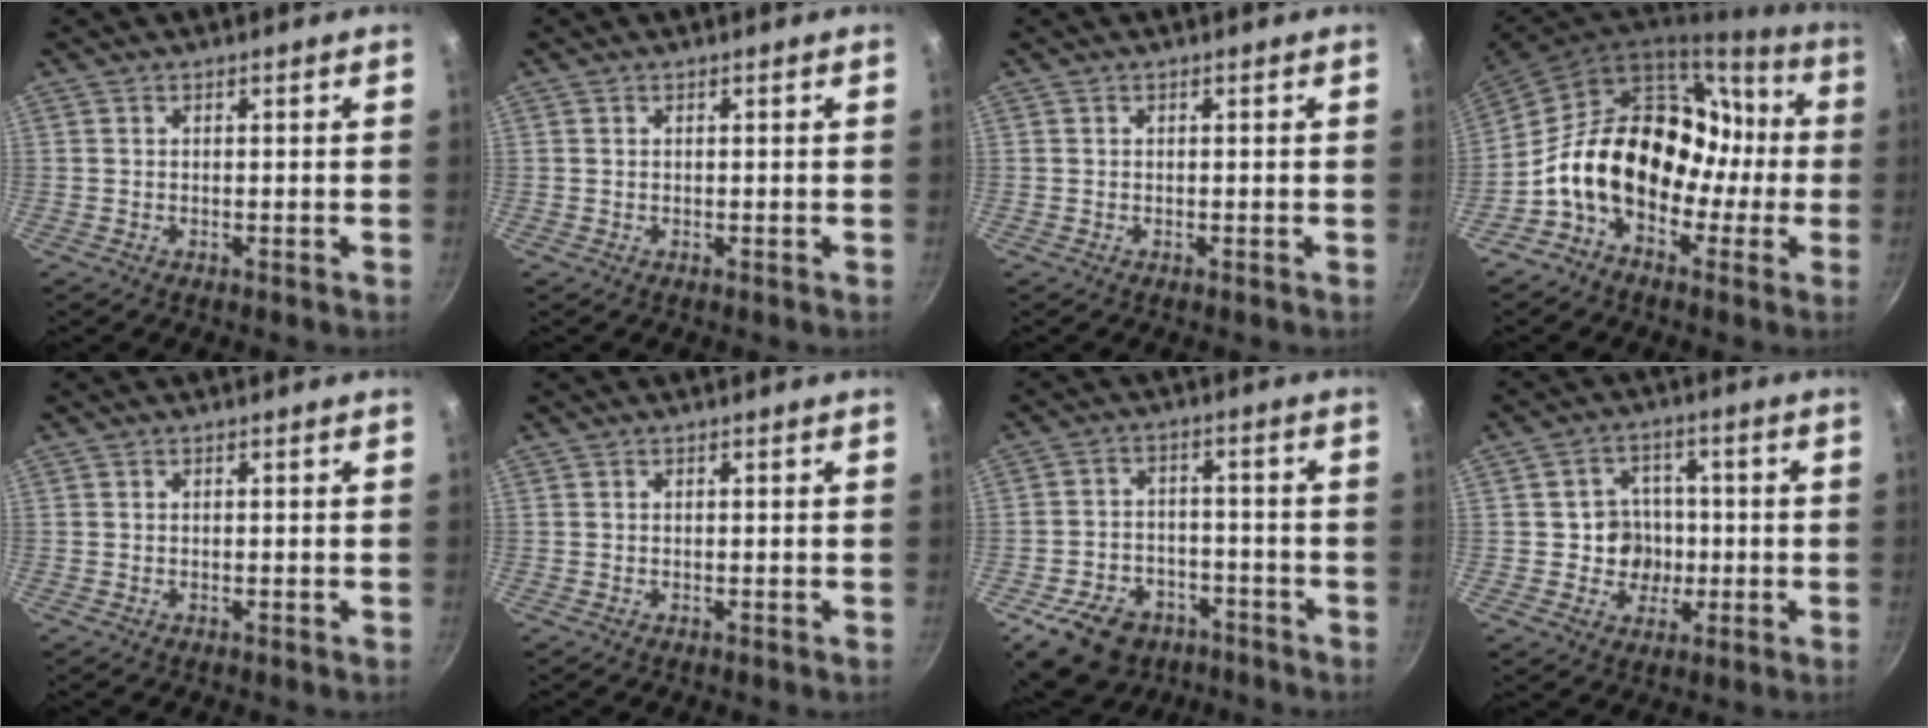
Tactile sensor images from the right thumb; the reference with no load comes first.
{"total": 0.0}
{"total": 0.0}
{"total": 21.7, "force": [-2.7, 16.0, 14.4], "torque": [-0.193, 0.073, -0.048]}
{"total": 0.0}
{"total": 0.0}
{"total": 14.4, "force": [-8.7, 9.7, 6.2], "torque": [-0.085, 0.049, -0.126]}
{"total": 7.6, "force": [-0.9, 7.1, 2.6], "torque": [0.002, 0.015, -0.015]}